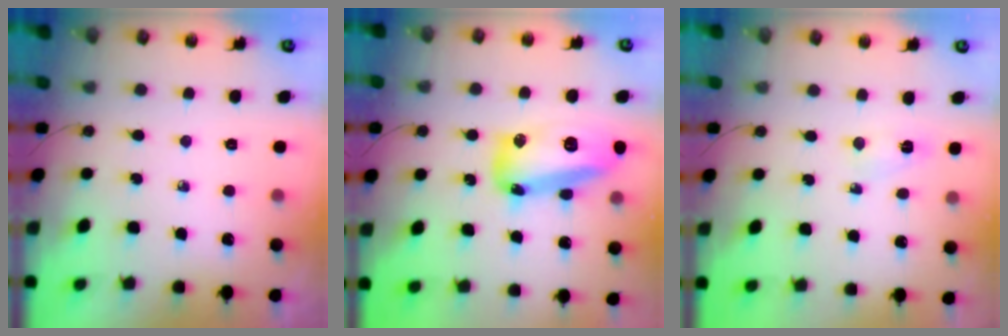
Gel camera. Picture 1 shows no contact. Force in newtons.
{"total": 16.7, "press": 16.6, "slide": 2.2}
{"total": 3.3, "press": 3.3, "slide": 0.6}